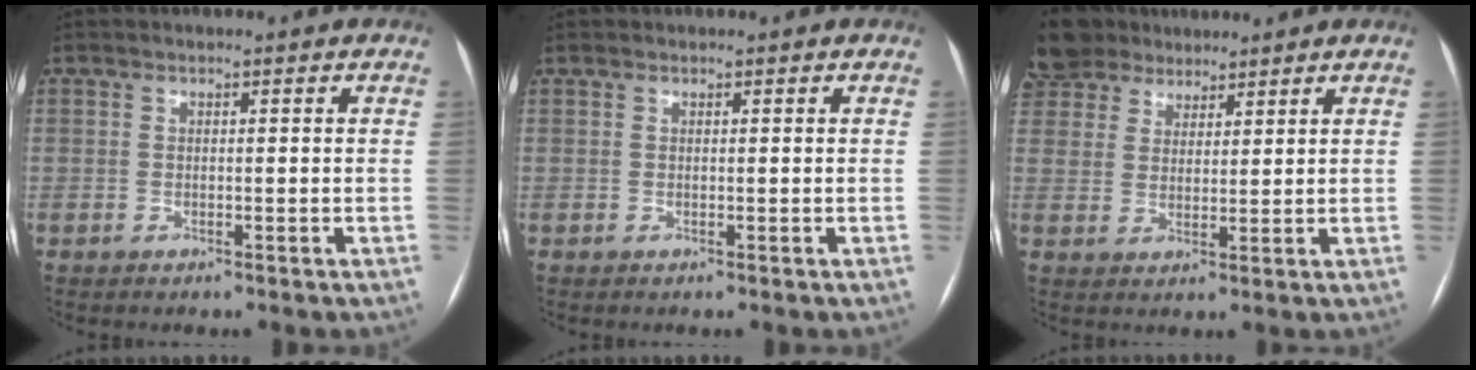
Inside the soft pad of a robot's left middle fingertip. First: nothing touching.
{"total": 0.0}
{"total": 10.7, "force": [8.4, 6.3, 2.3], "torque": [-0.065, 0.037, 0.164]}